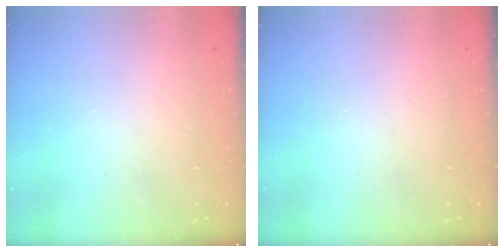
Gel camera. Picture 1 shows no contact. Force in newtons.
{"total": 0.0}